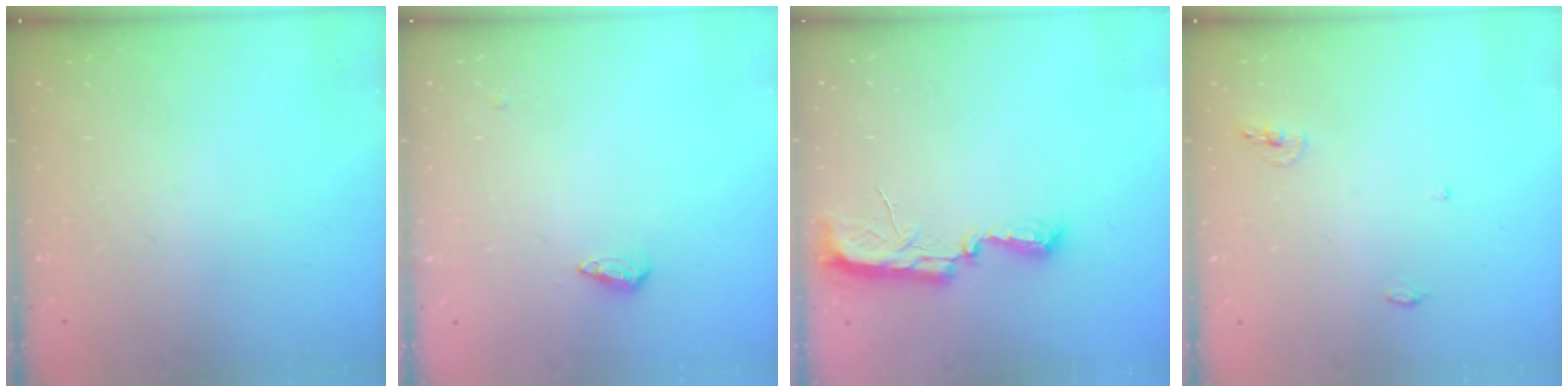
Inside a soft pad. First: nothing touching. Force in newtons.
{"total": 3.5, "press": 3.5, "slide": 0.4}
{"total": 7.9, "press": 7.8, "slide": 0.8}
{"total": 5.0, "press": 4.8, "slide": 1.5}